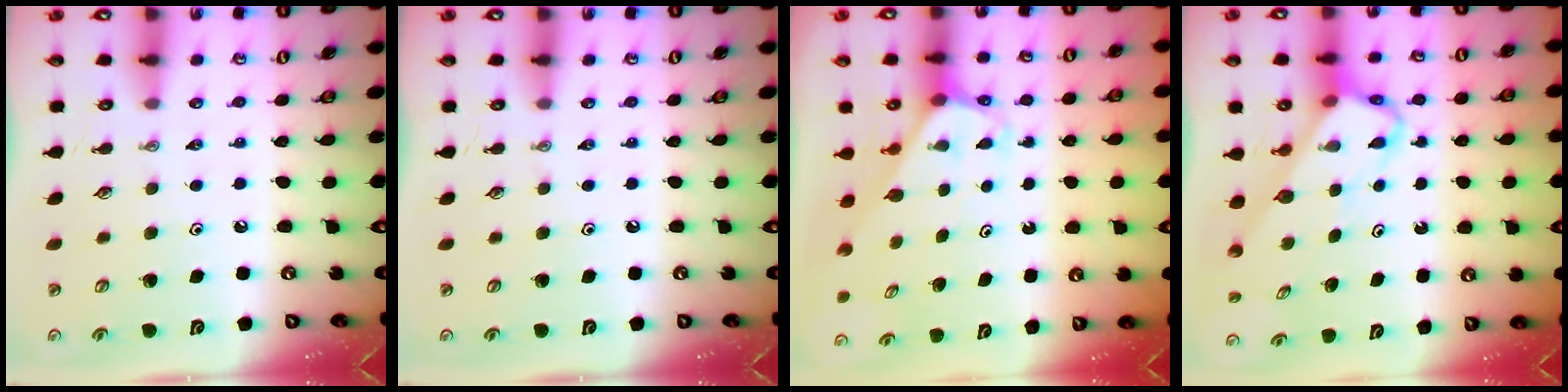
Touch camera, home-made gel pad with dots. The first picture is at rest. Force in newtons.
{"total": 0.0}
{"total": 2.4, "press": 2.4, "slide": 0.2}
{"total": 4.2, "press": 4.2, "slide": 0.3}